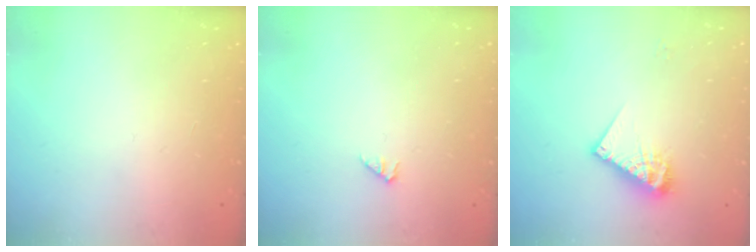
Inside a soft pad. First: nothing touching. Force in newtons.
{"total": 0.0}
{"total": 10.5, "press": 10.5, "slide": 0.9}